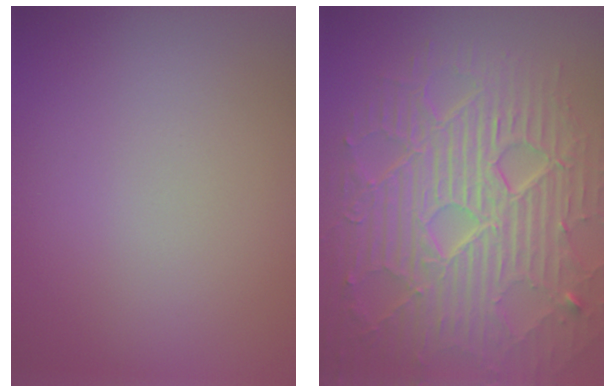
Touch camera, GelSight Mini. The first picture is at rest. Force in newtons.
{"total": 10.5, "press": 6.8, "slide": 8.0}